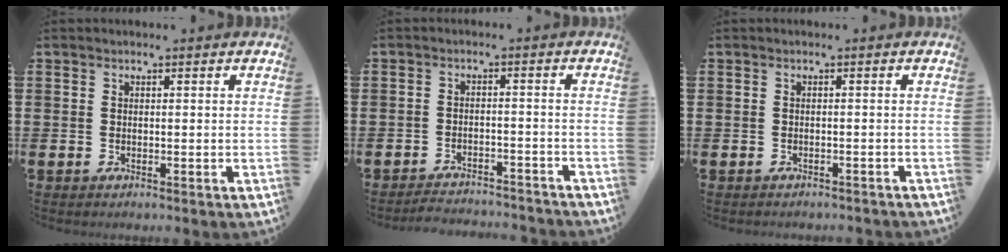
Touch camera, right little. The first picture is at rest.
{"total": 2.6, "force": [-2.6, 0.0, -0.1], "torque": [-0.005, 0.004, -0.056]}
{"total": 0.6, "force": [-0.6, 0.1, 0.0], "torque": [-0.002, -0.001, -0.013]}